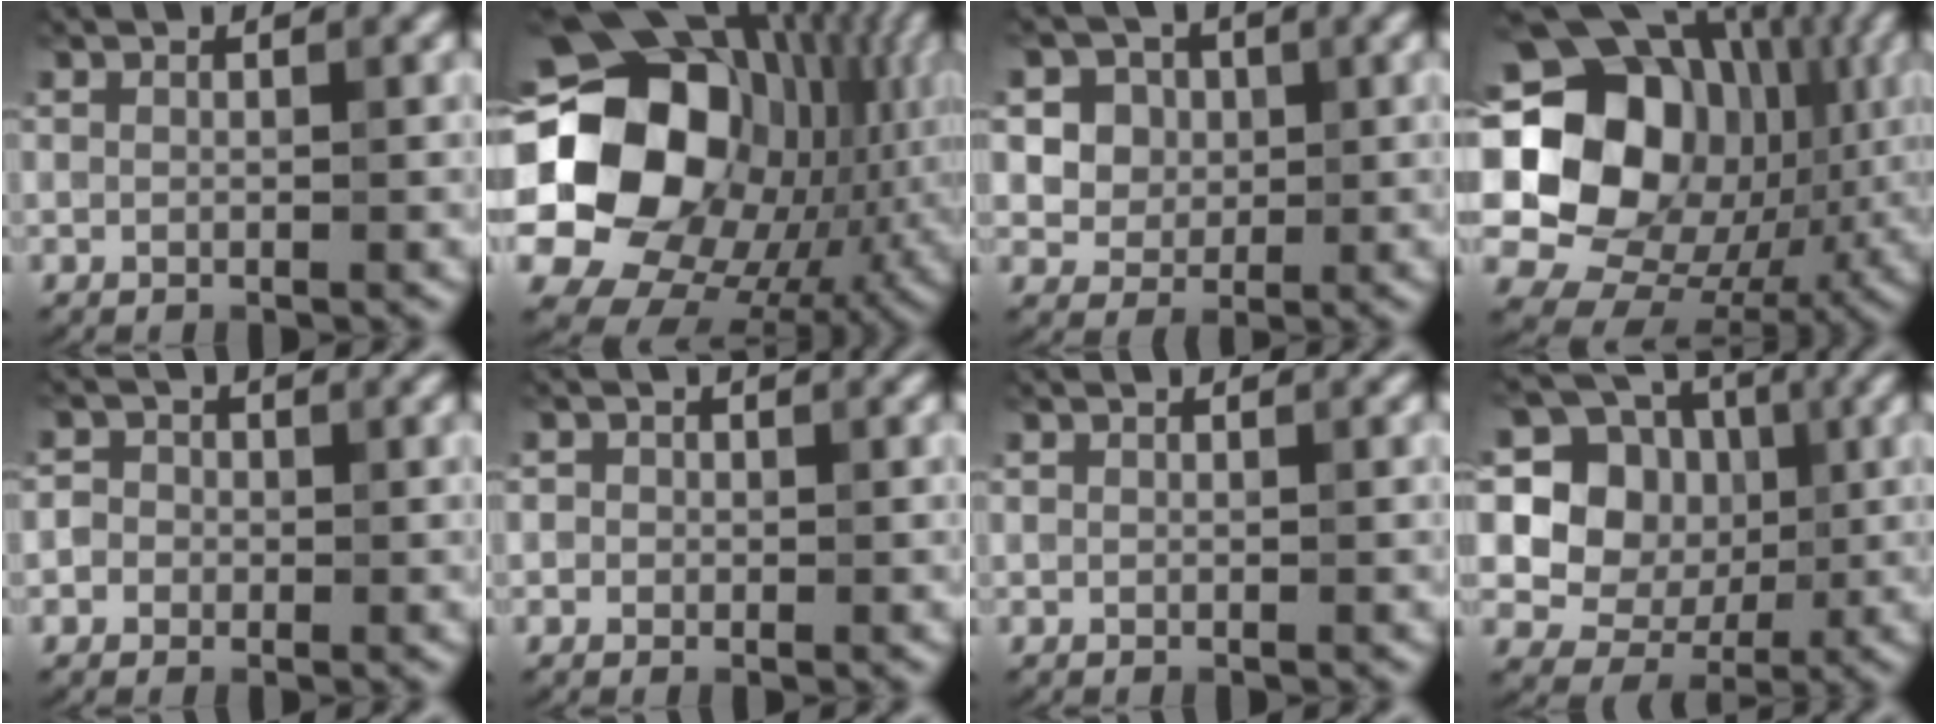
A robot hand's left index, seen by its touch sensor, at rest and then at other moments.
{"total": 22.2, "force": [2.2, 17.7, 13.2], "torque": [-0.260, -0.025, 0.039]}
{"total": 6.0, "force": [2.2, 5.0, 2.5], "torque": [-0.040, 0.011, 0.032]}
{"total": 17.0, "force": [2.1, 13.8, 9.8], "torque": [-0.171, 0.008, 0.035]}
{"total": 2.1, "force": [-0.1, 2.0, 0.6], "torque": [0.011, 0.008, -0.020]}
{"total": 1.1, "force": [0.2, 1.1, 0.3], "torque": [0.004, -0.002, -0.006]}
{"total": 0.0}
{"total": 9.4, "force": [2.0, 8.1, 4.2], "torque": [-0.078, 0.013, 0.012]}